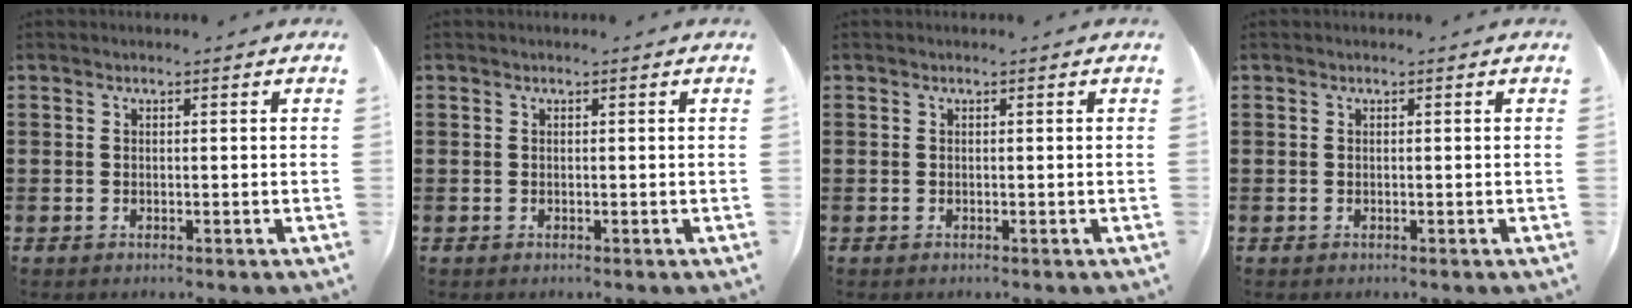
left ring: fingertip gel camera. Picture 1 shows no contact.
{"total": 0.0}
{"total": 0.0}
{"total": 0.0}